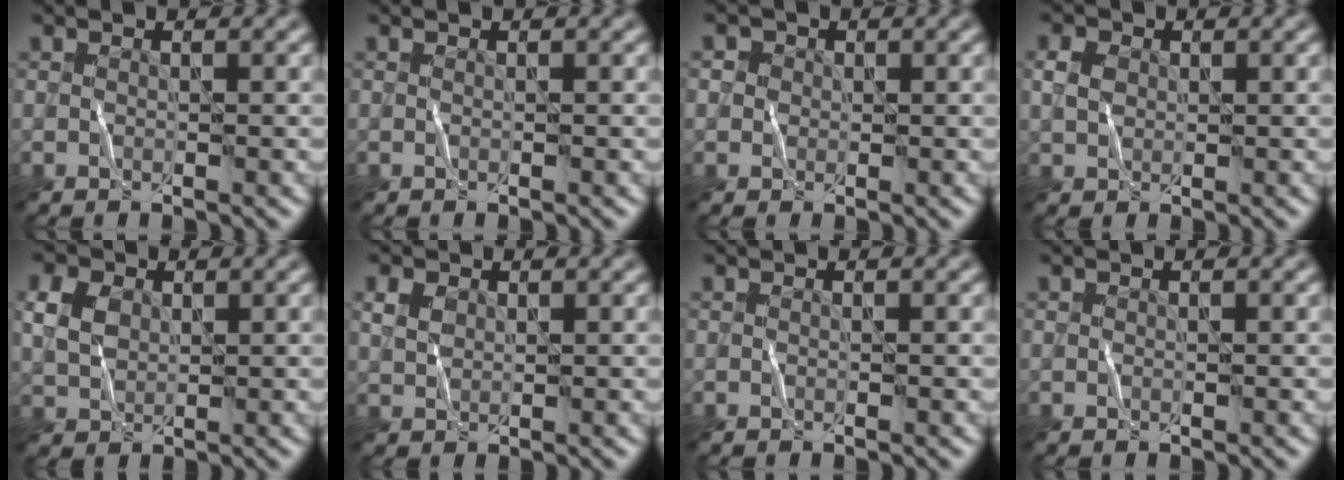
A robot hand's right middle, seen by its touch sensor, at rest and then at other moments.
{"total": 0.0}
{"total": 1.5, "force": [0.5, 1.3, 0.2], "torque": [0.004, 0.006, -0.010]}
{"total": 1.8, "force": [0.8, 1.5, 0.7], "torque": [-0.028, 0.006, 0.014]}
{"total": 2.8, "force": [1.2, 2.2, 1.3], "torque": [-0.047, 0.007, 0.024]}
{"total": 1.3, "force": [0.9, 0.9, 0.3], "torque": [-0.019, 0.003, 0.021]}
{"total": 0.0}
{"total": 0.0}